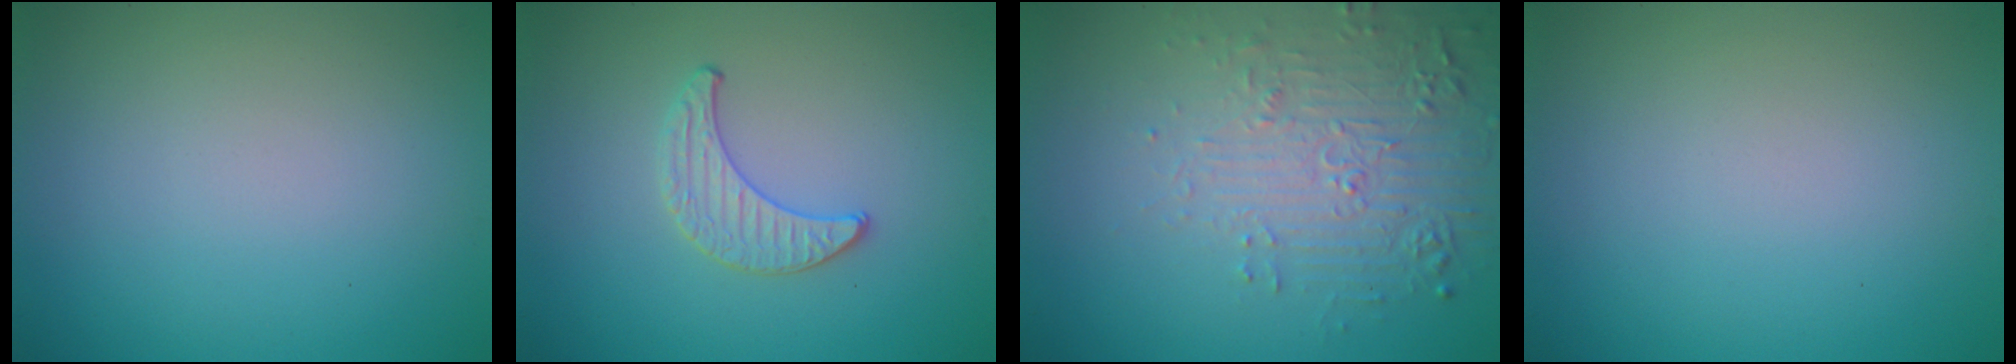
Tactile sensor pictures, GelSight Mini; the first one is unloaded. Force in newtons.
{"total": 1.3, "press": 1.3, "slide": 0.2}
{"total": 5.7, "press": 3.7, "slide": 4.4}
{"total": 0.0}